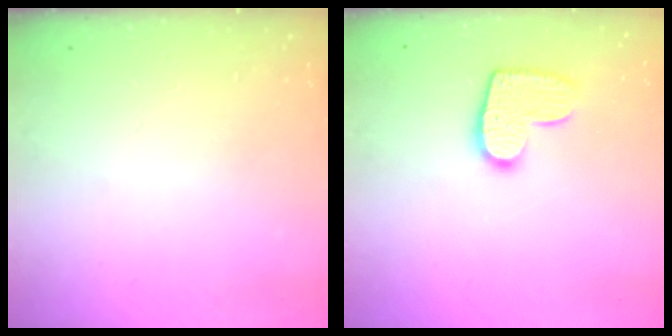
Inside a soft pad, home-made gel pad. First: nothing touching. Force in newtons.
{"total": 11.2, "press": 11.2, "slide": 0.6}